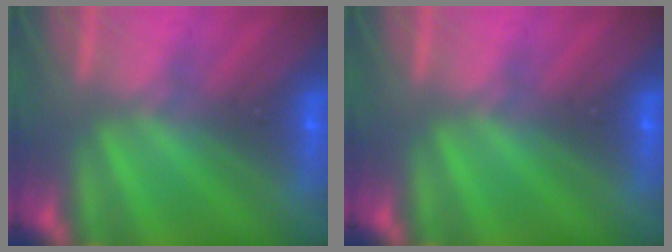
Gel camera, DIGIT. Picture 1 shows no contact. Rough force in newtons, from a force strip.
{"total": 0.0}